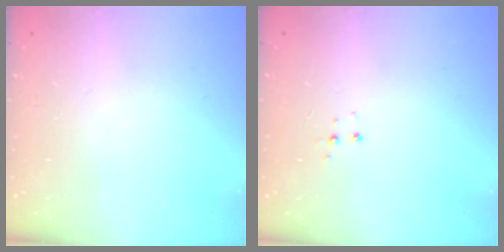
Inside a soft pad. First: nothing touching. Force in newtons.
{"total": 5.2, "press": 5.2, "slide": 0.3}